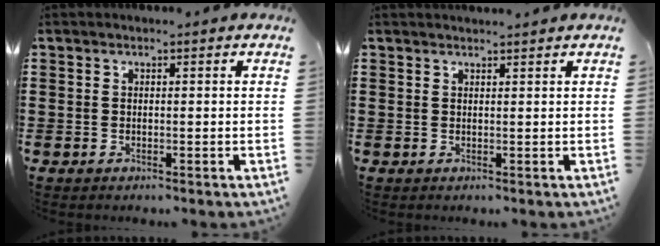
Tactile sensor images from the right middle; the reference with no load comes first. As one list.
[{"total": 1.0, "force": [1.0, -0.1, 0.1], "torque": [-0.005, -0.003, 0.019]}]